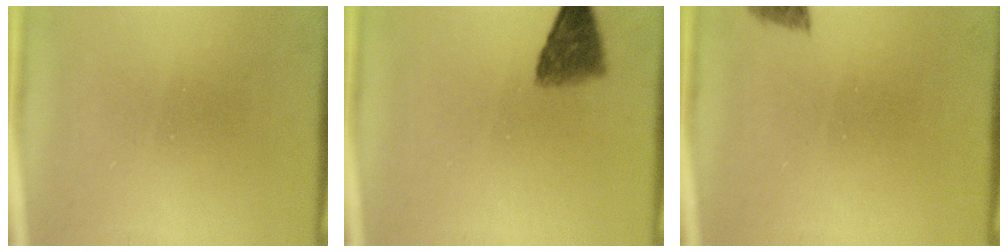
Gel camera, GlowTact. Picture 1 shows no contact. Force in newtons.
{"total": 5.5}
{"total": 2.7}